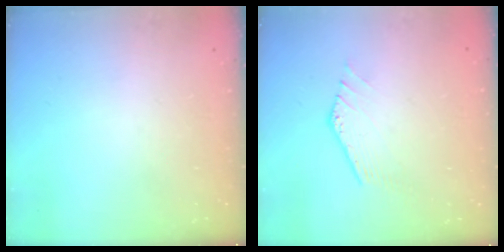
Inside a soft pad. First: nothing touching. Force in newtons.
{"total": 0.0}